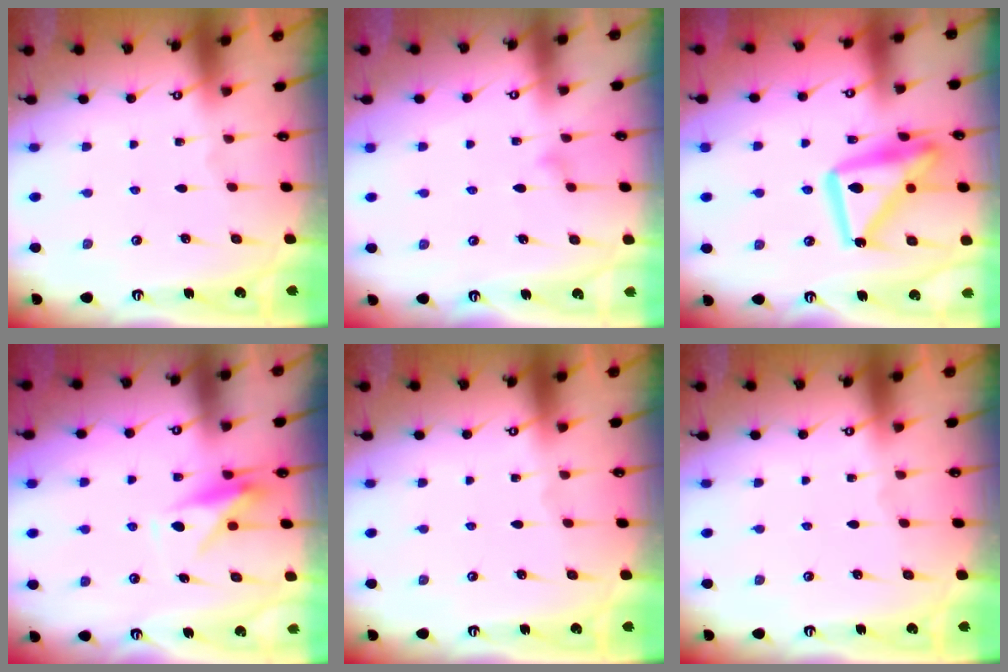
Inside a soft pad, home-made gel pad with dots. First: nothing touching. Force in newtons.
{"total": 7.5, "press": 7.5, "slide": 0.4}
{"total": 18.7, "press": 18.6, "slide": 1.7}
{"total": 7.7, "press": 7.7, "slide": 0.4}
{"total": 0.0}
{"total": 0.0}